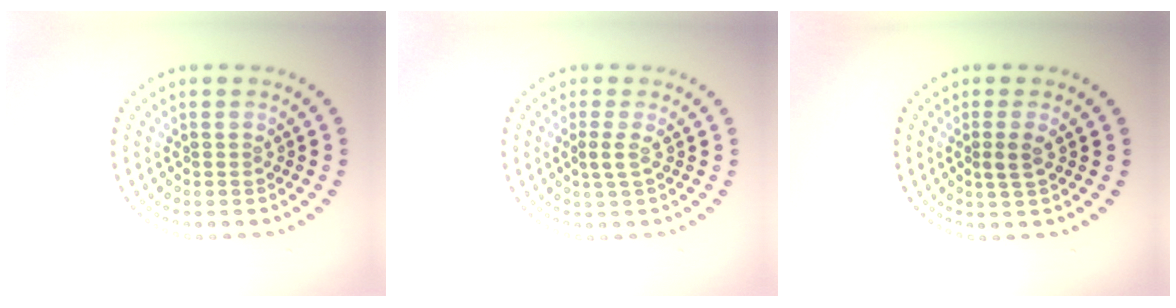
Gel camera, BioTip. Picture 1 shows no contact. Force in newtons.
{"total": 1.1, "press": 0.8, "slide": 0.7}
{"total": 1.3, "press": 1.1, "slide": 0.7}